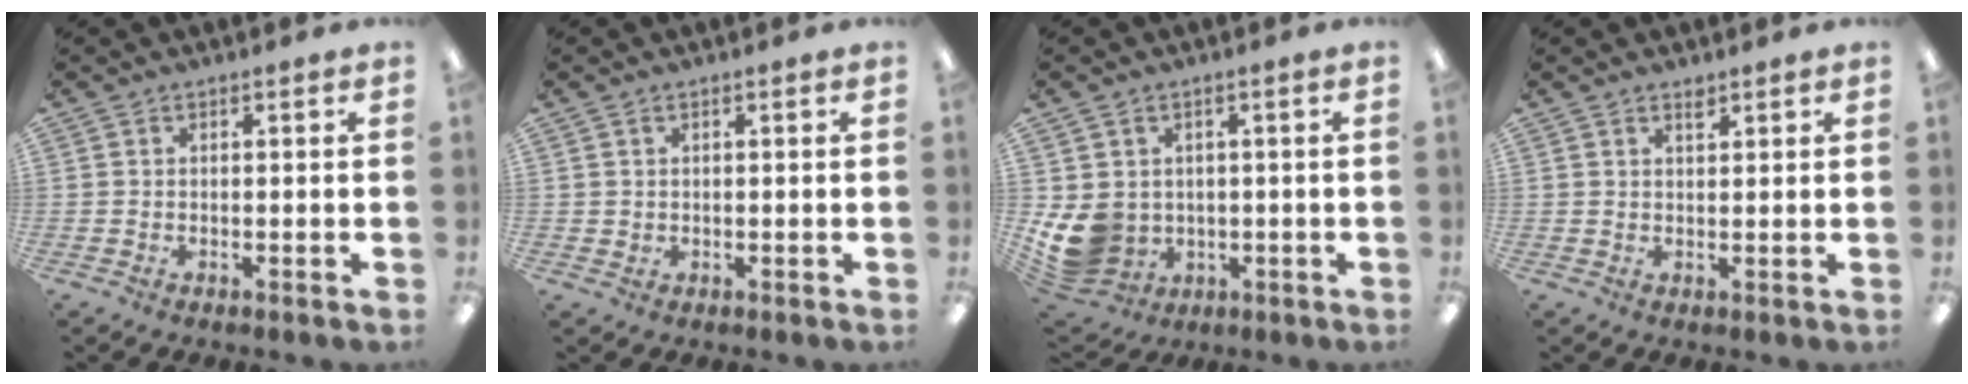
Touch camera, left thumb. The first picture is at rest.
{"total": 1.1, "force": [0.6, 0.8, 0.3], "torque": [0.002, 0.001, 0.009]}
{"total": 9.1, "force": [-0.2, 8.2, 4.0], "torque": [-0.111, -0.004, 0.008]}
{"total": 1.5, "force": [1.3, 0.4, 0.5], "torque": [-0.005, -0.005, 0.023]}